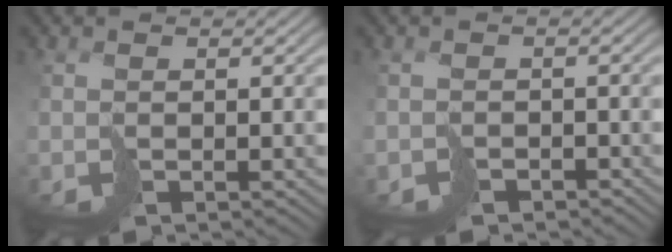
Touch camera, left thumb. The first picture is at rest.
{"total": 1.8, "force": [-1.4, 1.1, 0.3], "torque": [-0.003, -0.004, -0.032]}